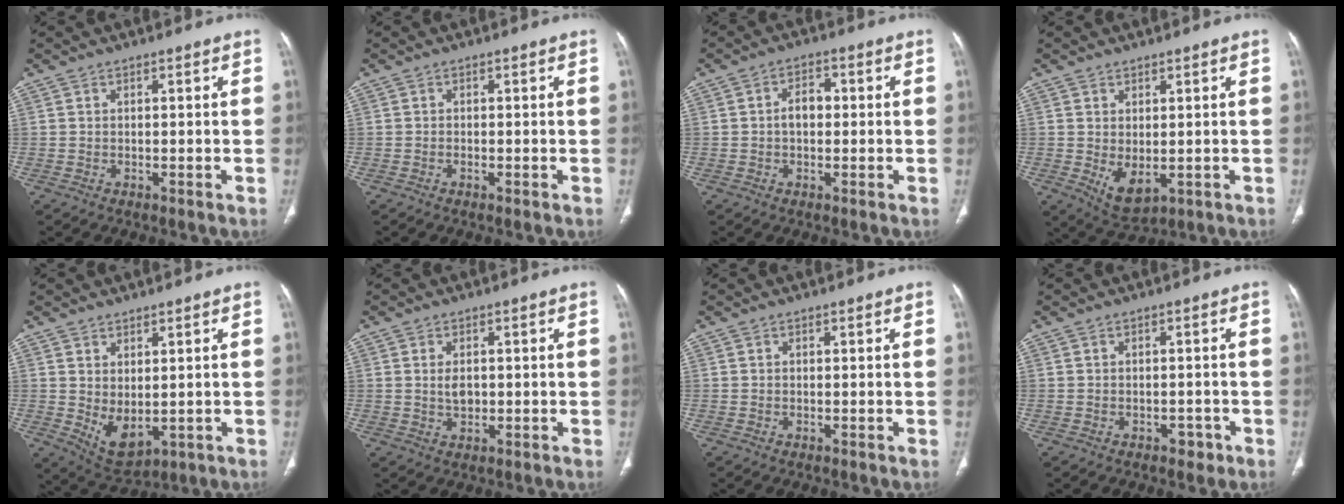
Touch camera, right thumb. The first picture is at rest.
{"total": 0.6, "force": [-0.3, 0.3, 0.4], "torque": [-0.012, -0.001, -0.005]}
{"total": 4.0, "force": [0.0, 2.7, 2.9], "torque": [-0.041, 0.015, -0.006]}
{"total": 5.5, "force": [-0.6, 3.2, 4.5], "torque": [-0.070, -0.010, 0.010]}
{"total": 6.6, "force": [0.1, 3.8, 5.4], "torque": [-0.082, -0.014, 0.027]}
{"total": 2.8, "force": [0.2, 1.8, 2.1], "torque": [-0.035, -0.003, 0.006]}
{"total": 0.0}
{"total": 2.1, "force": [-1.2, 1.5, 0.9], "torque": [-0.004, 0.006, -0.011]}